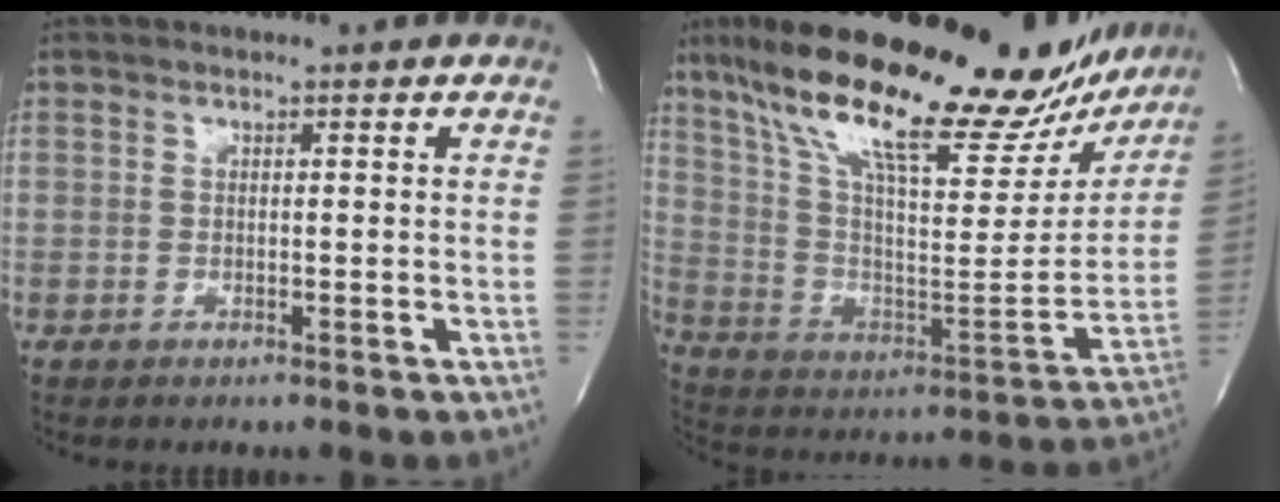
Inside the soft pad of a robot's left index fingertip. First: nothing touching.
{"total": 31.1, "force": [24.1, 8.0, 17.9], "torque": [-0.305, -0.001, 0.351]}